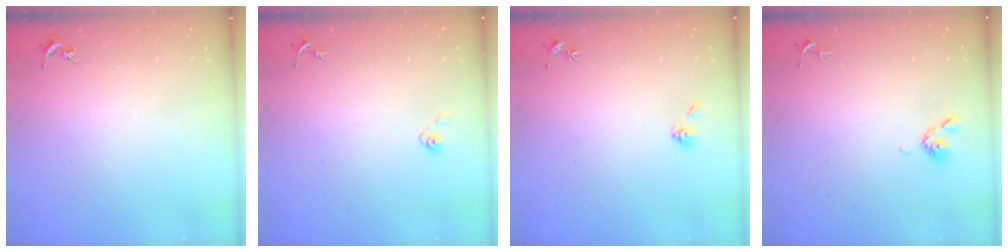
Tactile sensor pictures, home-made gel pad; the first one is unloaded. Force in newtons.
{"total": 4.0, "press": 3.3, "slide": 2.2}
{"total": 5.0, "press": 4.6, "slide": 1.7}
{"total": 4.4, "press": 4.3, "slide": 0.9}